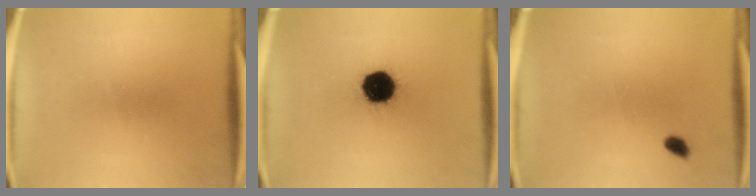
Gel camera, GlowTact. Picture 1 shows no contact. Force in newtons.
{"total": 15.1}
{"total": 1.5}